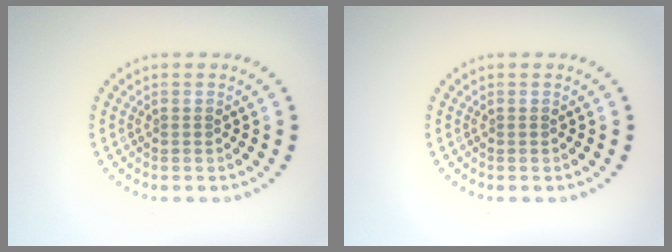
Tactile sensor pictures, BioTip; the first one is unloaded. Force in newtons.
{"total": 0.0}